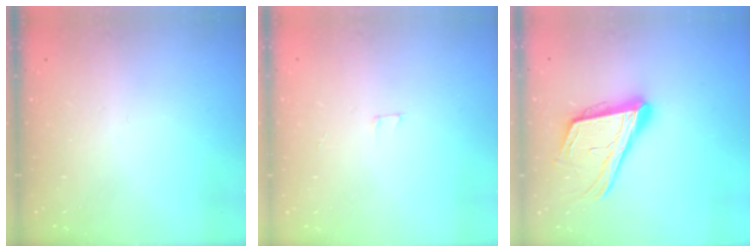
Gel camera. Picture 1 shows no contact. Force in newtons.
{"total": 1.8, "press": 1.8, "slide": 0.1}
{"total": 17.9, "press": 17.3, "slide": 4.5}